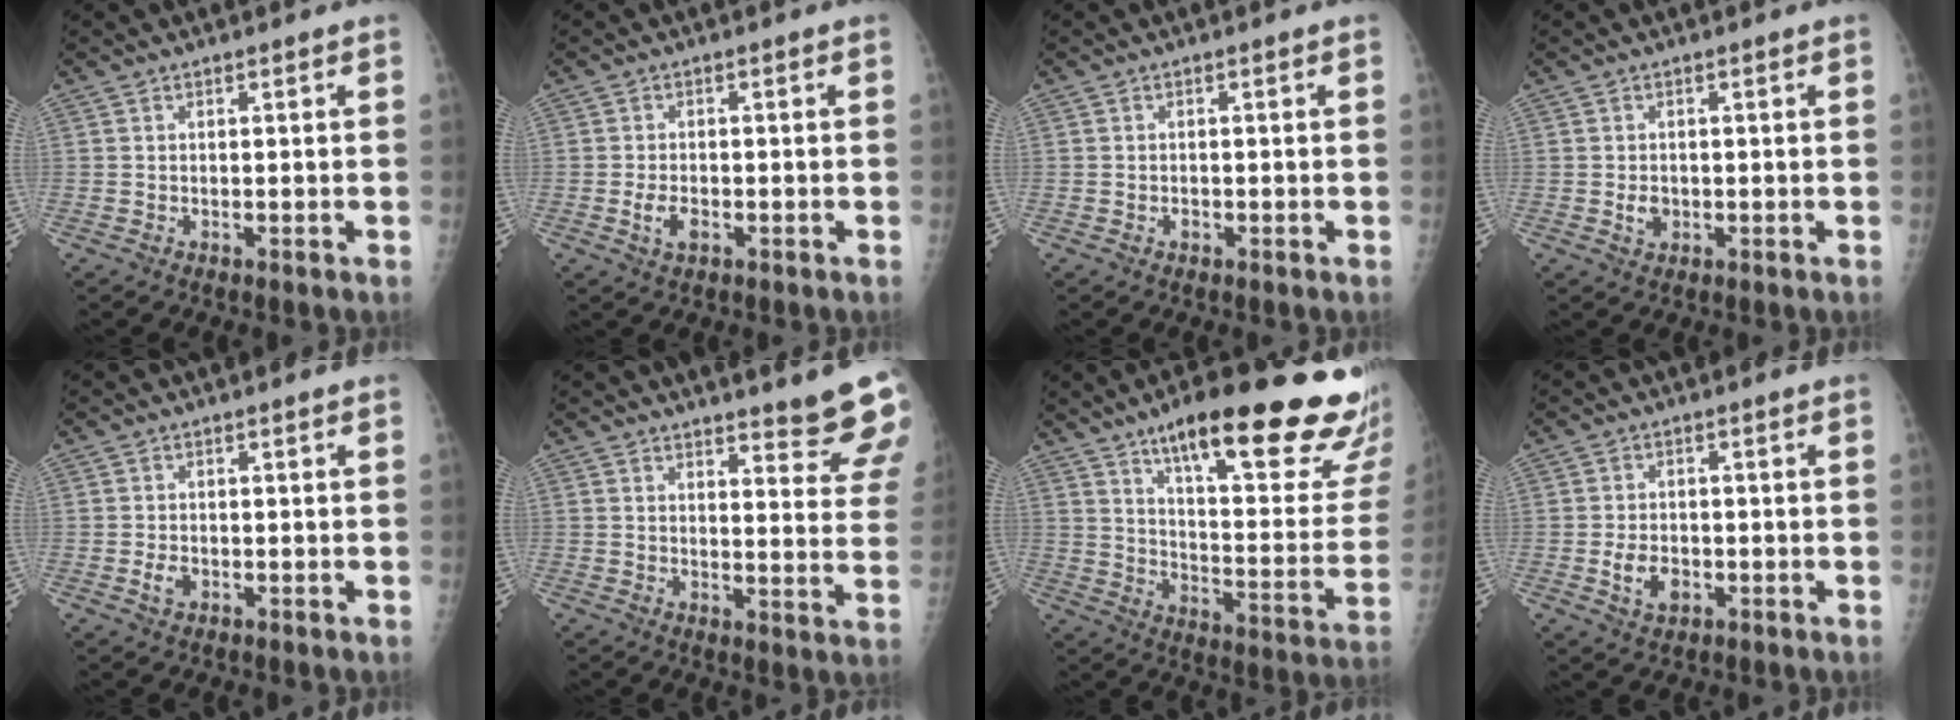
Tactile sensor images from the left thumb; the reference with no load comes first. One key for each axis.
{"total": 3.2, "fx": -1.1, "fy": 1.8, "fz": 2.3, "tx": -0.044, "ty": 0.004, "tz": -0.018}
{"total": 0.9, "fx": -0.4, "fy": 0.7, "fz": 0.4, "tx": -0.004, "ty": 0.004, "tz": -0.006}
{"total": 2.2, "fx": -0.3, "fy": 1.7, "fz": 1.3, "tx": -0.015, "ty": 0.001, "tz": -0.002}
{"total": 2.0, "fx": -0.6, "fy": 1.4, "fz": 1.3, "tx": -0.024, "ty": 0.002, "tz": -0.011}
{"total": 13.1, "fx": 11.3, "fy": 1.9, "fz": 6.5, "tx": -0.047, "ty": -0.086, "tz": 0.126}
{"total": 31.3, "fx": 19.3, "fy": 7.4, "fz": 23.5, "tx": -0.261, "ty": -0.061, "tz": 0.278}
{"total": 4.7, "fx": -1.4, "fy": 3.2, "fz": 3.1, "tx": -0.047, "ty": 0.004, "tz": -0.019}